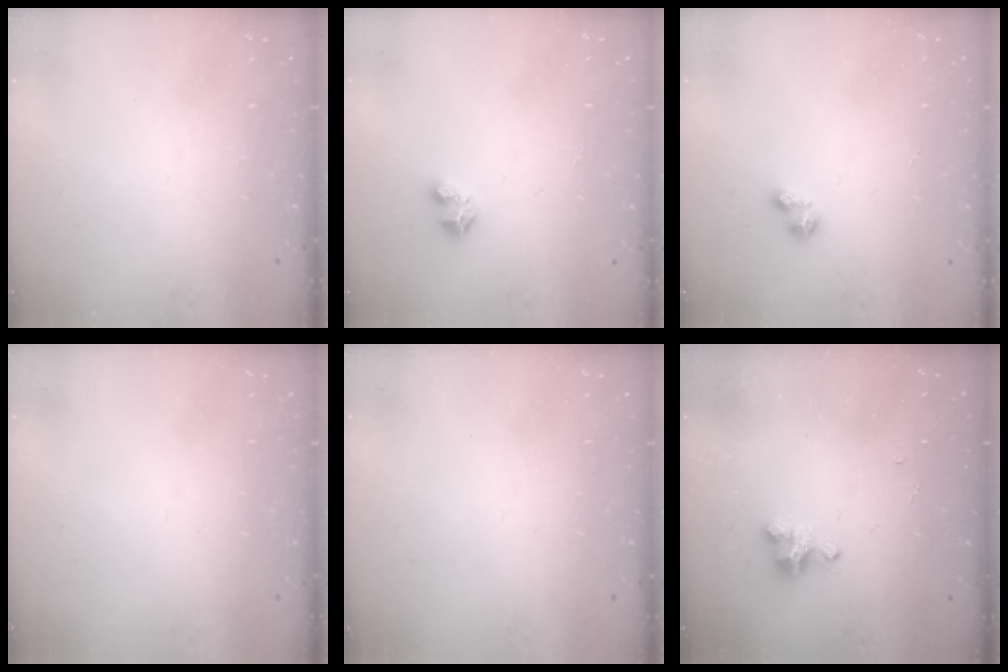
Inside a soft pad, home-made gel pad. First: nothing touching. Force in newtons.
{"total": 2.9, "press": 2.9, "slide": 0.3}
{"total": 2.1, "press": 2.1, "slide": 0.3}
{"total": 0.0}
{"total": 0.0}
{"total": 2.6, "press": 2.6, "slide": 0.3}